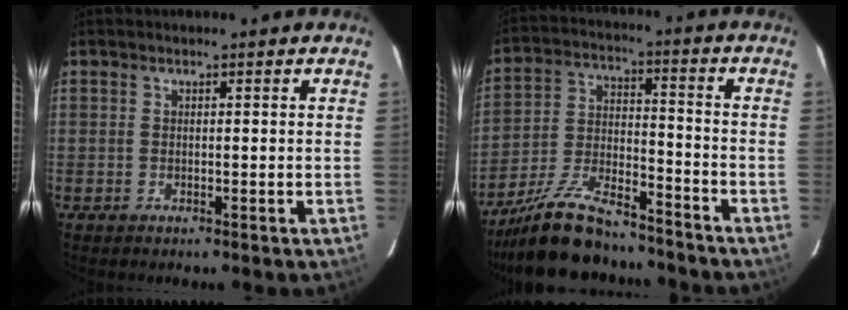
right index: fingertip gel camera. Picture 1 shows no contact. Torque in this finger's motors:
{"motor_torque": [1.08, -1.06, 0.39, 0.07]}